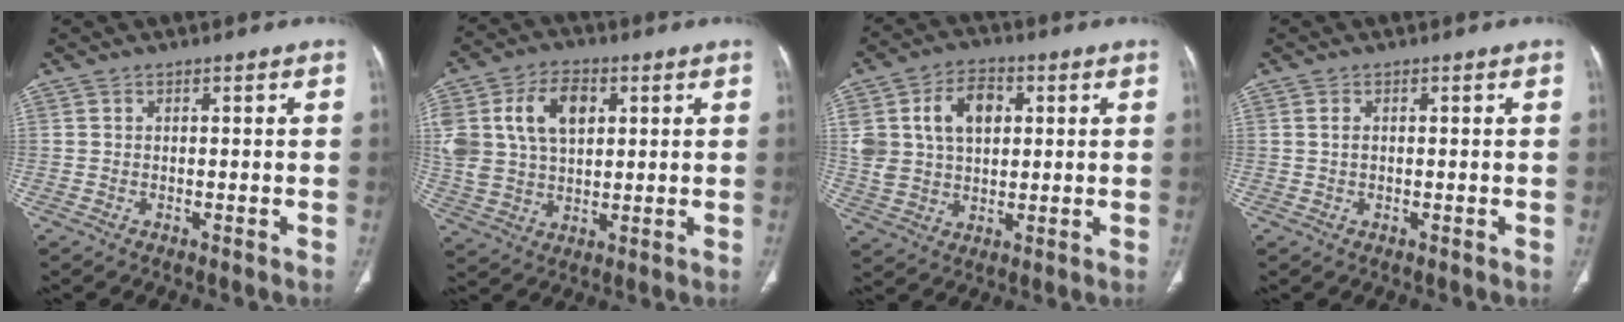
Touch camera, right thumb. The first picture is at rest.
{"total": 14.7, "force": [4.3, 9.6, 10.2], "torque": [-0.191, 0.002, 0.087]}
{"total": 12.2, "force": [3.3, 8.4, 8.3], "torque": [-0.127, 0.006, 0.064]}
{"total": 1.2, "force": [0.3, 0.8, 0.9], "torque": [-0.018, 0.002, 0.008]}